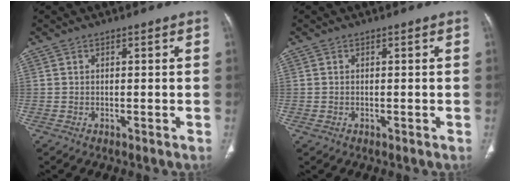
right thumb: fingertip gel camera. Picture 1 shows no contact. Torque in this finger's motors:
{"motor_torque": [0.18, -0.01, -0.04, -0.09, -0.02]}